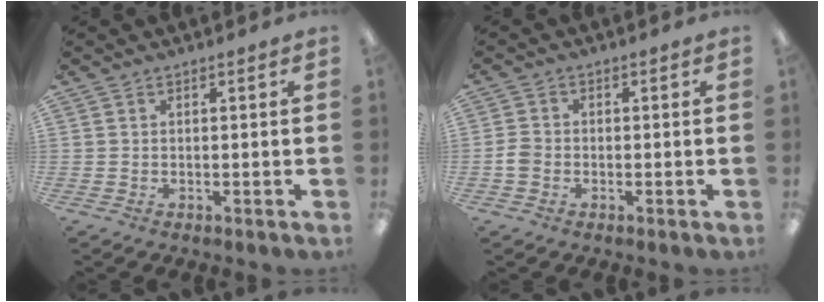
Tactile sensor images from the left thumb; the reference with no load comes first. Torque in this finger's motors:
{"motor_torque": [-0.29, 0.33, 0.15, -0.05, 0.00]}